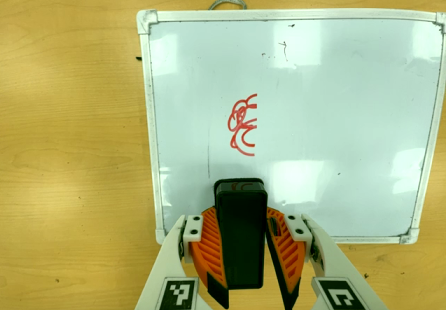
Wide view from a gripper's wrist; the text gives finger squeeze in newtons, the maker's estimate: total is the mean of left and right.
{"total": 11.8, "left": 10.5, "right": 13.0}